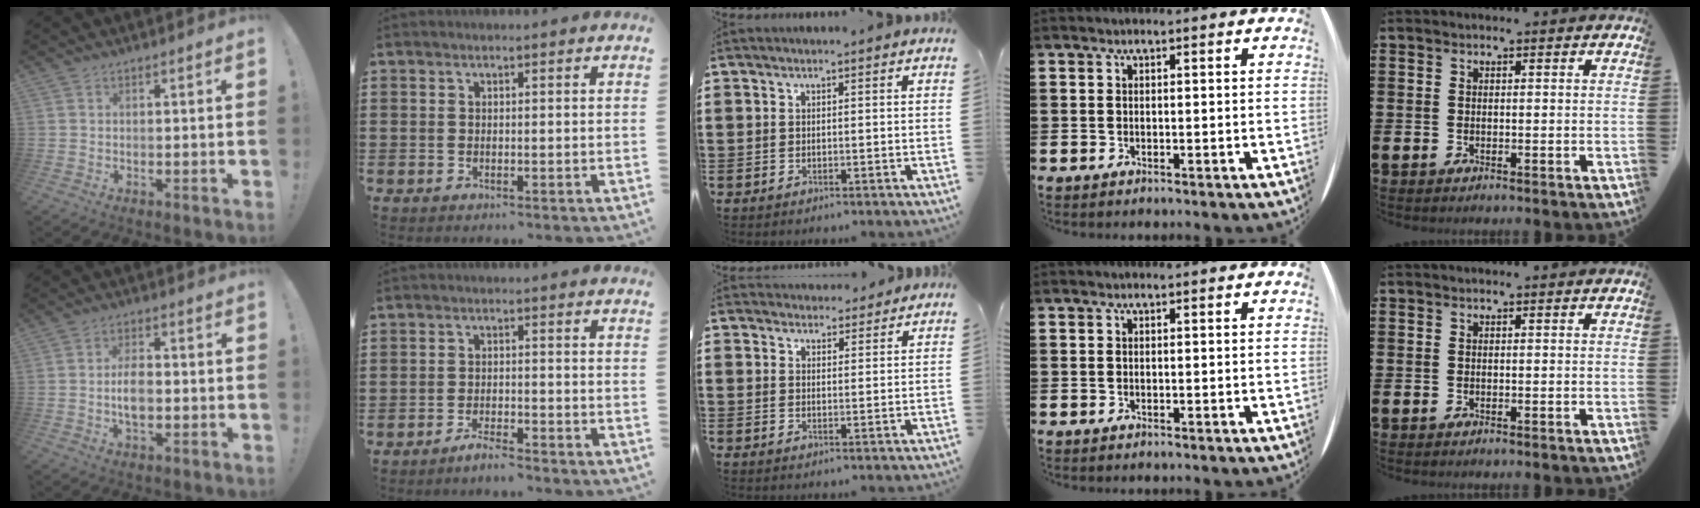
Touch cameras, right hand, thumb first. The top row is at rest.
{"thumb": {"total": 6.1, "force": [-1.1, 3.4, 5.0], "torque": [-0.096, 0.002, -0.026]}, "index": {"total": 4.3, "force": [-4.1, -0.1, 1.2], "torque": [-0.031, -0.002, -0.082]}, "middle": {"total": 3.3, "force": [3.3, 0.6, -0.3], "torque": [0.006, -0.010, 0.062]}}